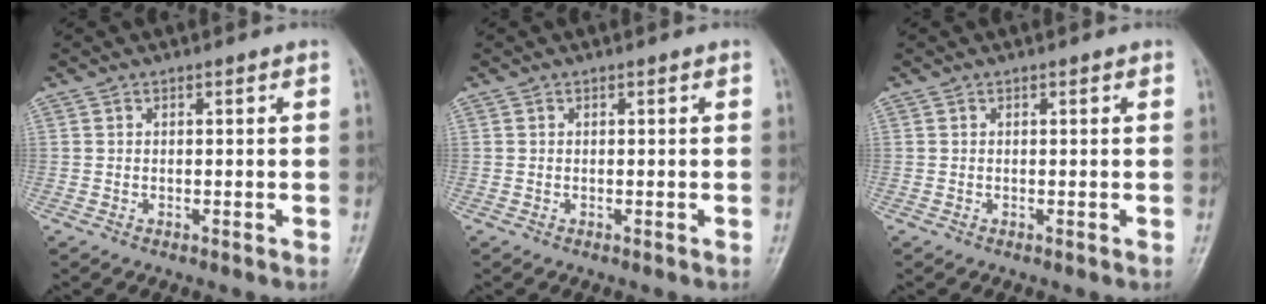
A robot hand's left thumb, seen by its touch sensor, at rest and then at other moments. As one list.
[{"total": 0.0}, {"total": 0.0}]